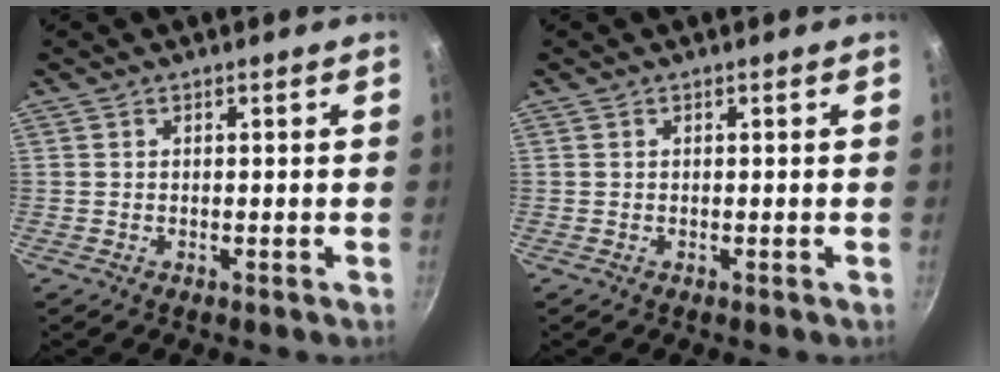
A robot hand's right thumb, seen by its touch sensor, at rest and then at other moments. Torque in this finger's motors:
{"motor_torque": [-0.14, -0.14, -0.24, -0.33, 0.00]}